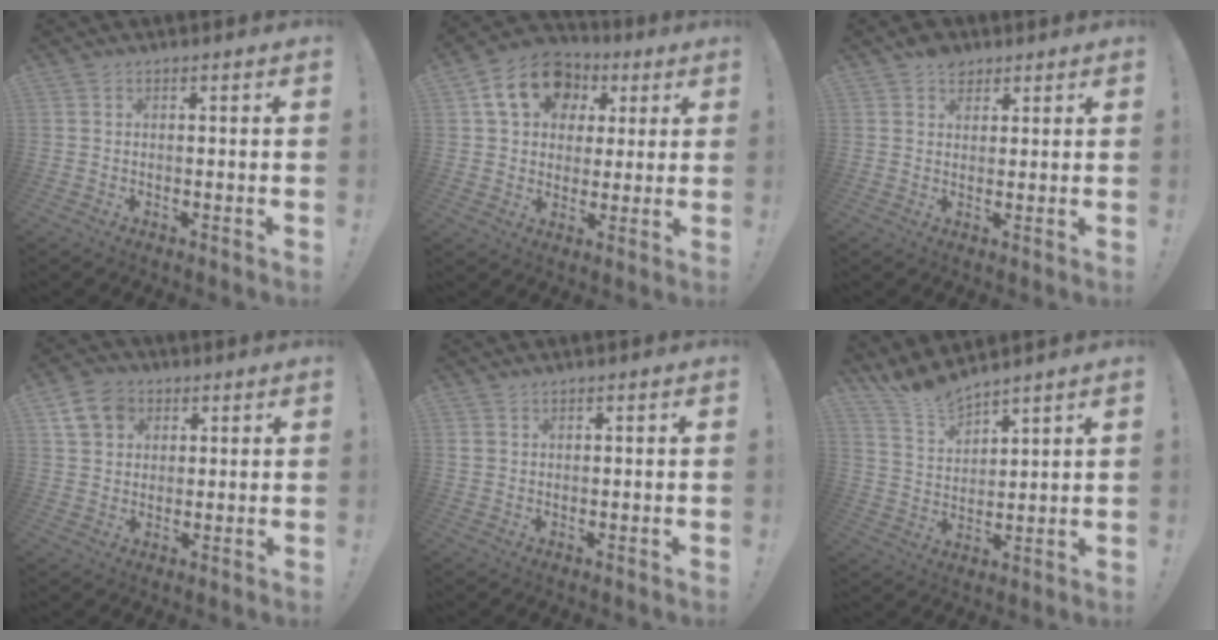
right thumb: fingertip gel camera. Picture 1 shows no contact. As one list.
[{"total": 15.4, "force": [6.1, 11.6, 8.0], "torque": [-0.125, -0.011, 0.117]}, {"total": 4.5, "force": [2.9, 3.2, 1.2], "torque": [-0.015, -0.010, 0.053]}, {"total": 9.1, "force": [4.2, 7.0, 4.0], "torque": [-0.067, -0.010, 0.085]}, {"total": 1.5, "force": [0.9, 1.0, 0.6], "torque": [-0.008, 0.000, 0.018]}, {"total": 8.7, "force": [8.4, 1.5, 1.5], "torque": [-0.051, -0.062, 0.162]}]